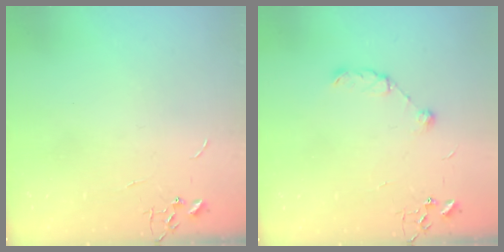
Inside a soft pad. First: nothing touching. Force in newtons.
{"total": 7.2, "press": 7.1, "slide": 0.7}